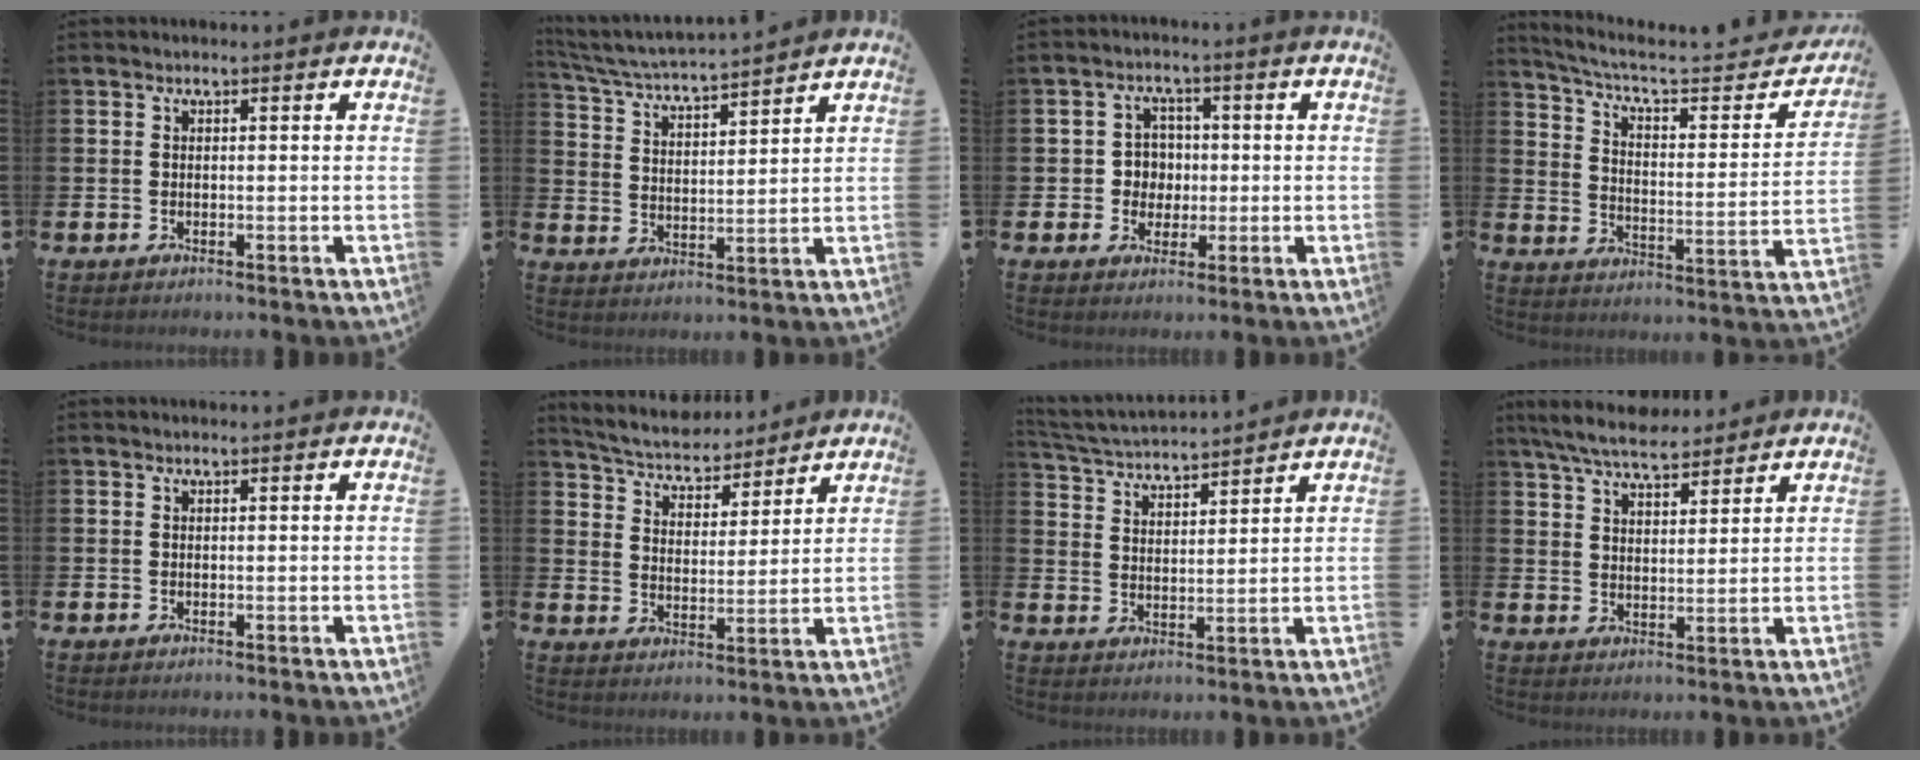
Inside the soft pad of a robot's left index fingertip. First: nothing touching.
{"total": 4.6, "force": [4.6, -0.3, 0.8], "torque": [-0.040, -0.039, 0.076]}
{"total": 3.7, "force": [0.4, 3.6, 0.7], "torque": [-0.017, 0.005, -0.002]}
{"total": 6.1, "force": [5.1, 1.4, 3.0], "torque": [-0.084, -0.037, 0.078]}
{"total": 0.0}
{"total": 5.2, "force": [5.0, 1.4, 0.5], "torque": [-0.042, -0.038, 0.084]}
{"total": 4.1, "force": [4.1, 0.3, 0.2], "torque": [-0.026, -0.030, 0.071]}
{"total": 6.8, "force": [6.4, 1.3, 2.0], "torque": [-0.056, -0.021, 0.115]}